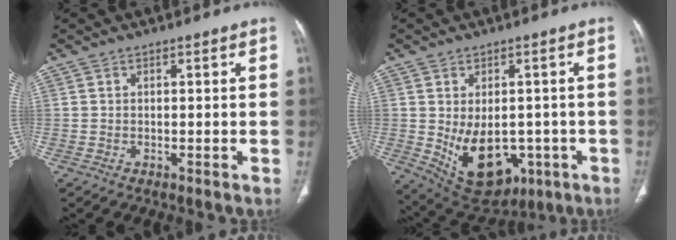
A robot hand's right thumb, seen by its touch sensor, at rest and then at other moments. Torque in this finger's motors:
{"motor_torque": [-0.49, 0.90, 0.67, 0.48, 0.09]}